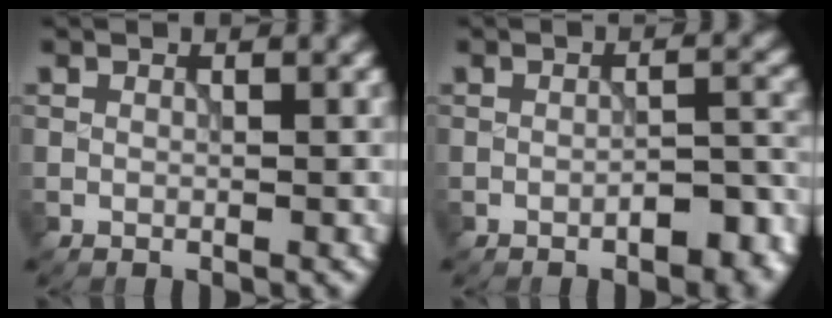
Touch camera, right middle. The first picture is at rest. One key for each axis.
{"total": 4.0, "fx": -2.2, "fy": 1.4, "fz": 3.1, "tx": -0.041, "ty": 0.005, "tz": -0.028}